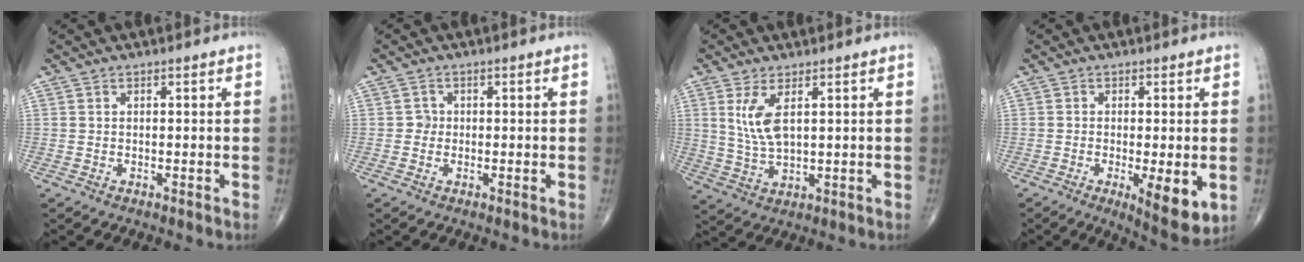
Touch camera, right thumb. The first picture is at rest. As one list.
[{"total": 1.3, "force": [-0.1, 1.2, 0.3], "torque": [0.004, 0.005, -0.006]}, {"total": 6.4, "force": [2.2, 2.5, 5.5], "torque": [-0.118, -0.013, 0.054]}, {"total": 8.3, "force": [-2.1, 2.4, 7.7], "torque": [-0.111, -0.022, -0.028]}]